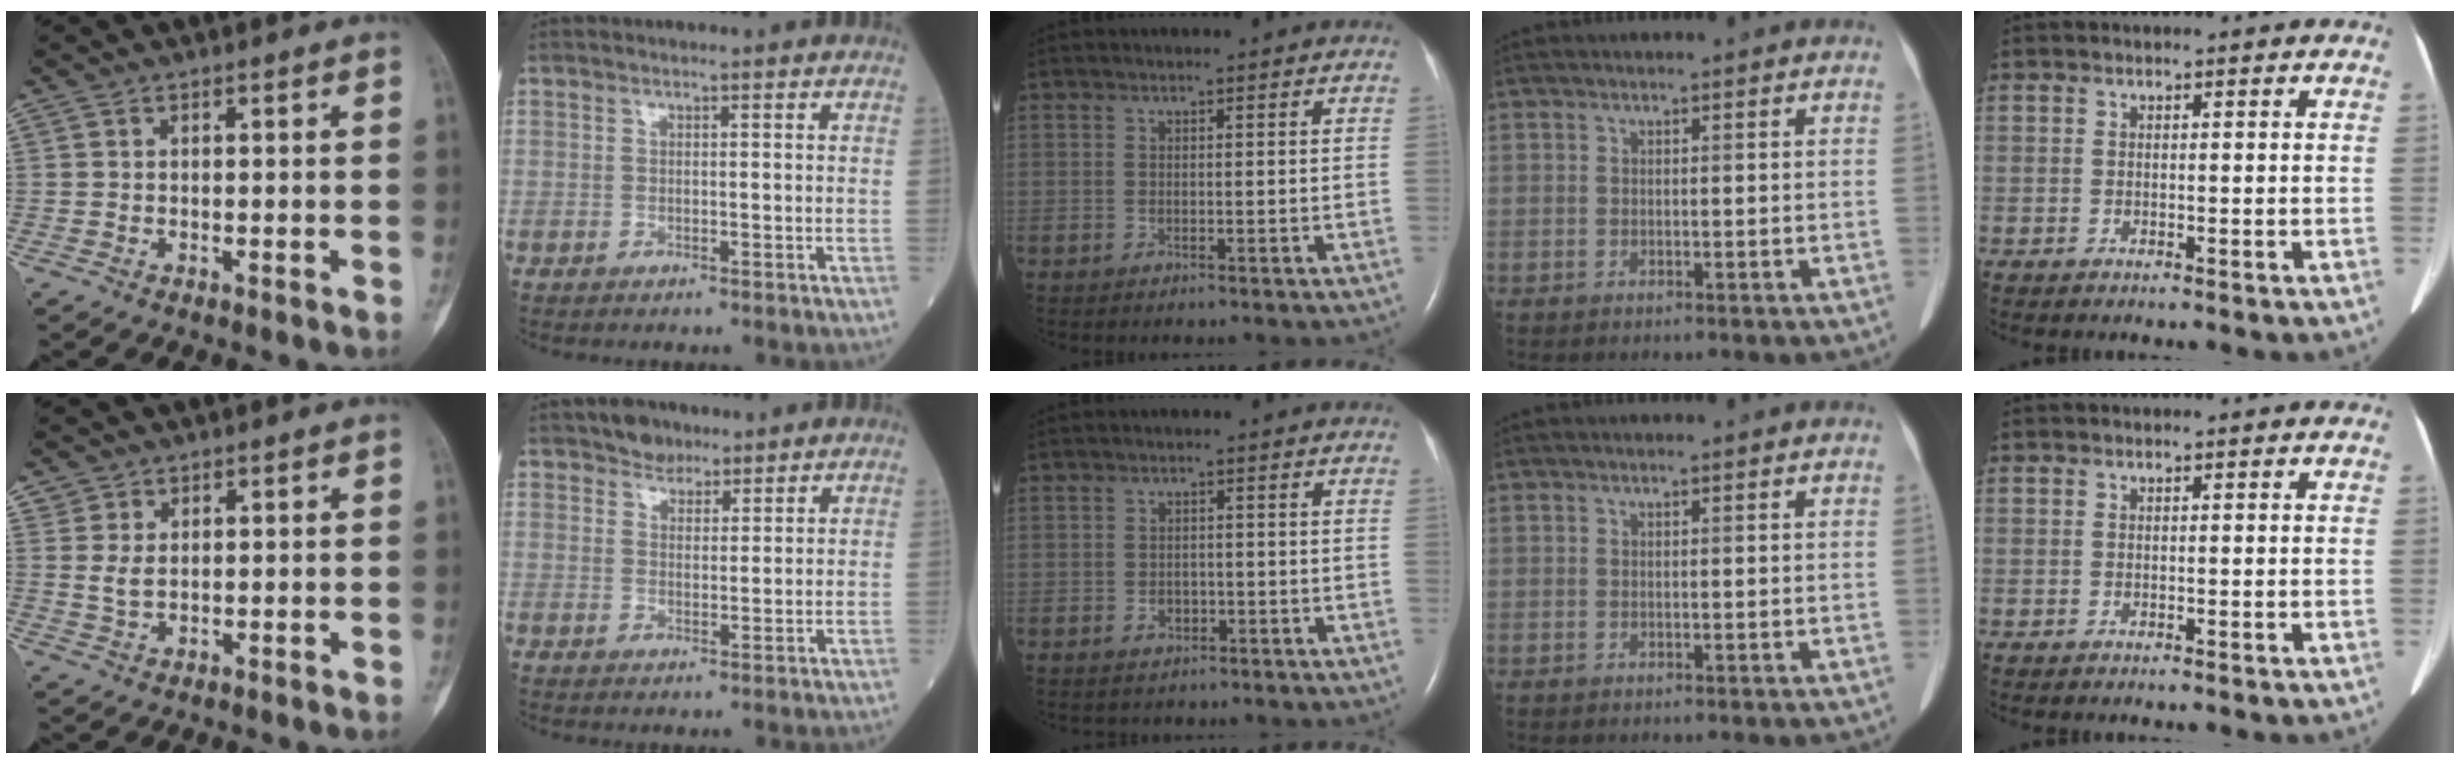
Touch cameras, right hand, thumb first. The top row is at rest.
{"thumb": {"total": 2.8, "force": [1.0, 2.1, 1.5], "torque": [-0.020, -0.008, 0.024]}, "index": {"total": 3.6, "force": [2.9, 2.0, 0.8], "torque": [-0.010, 0.004, 0.046]}, "middle": {"total": 1.9, "force": [-1.1, 1.5, 0.6], "torque": [-0.016, 0.004, -0.013]}}